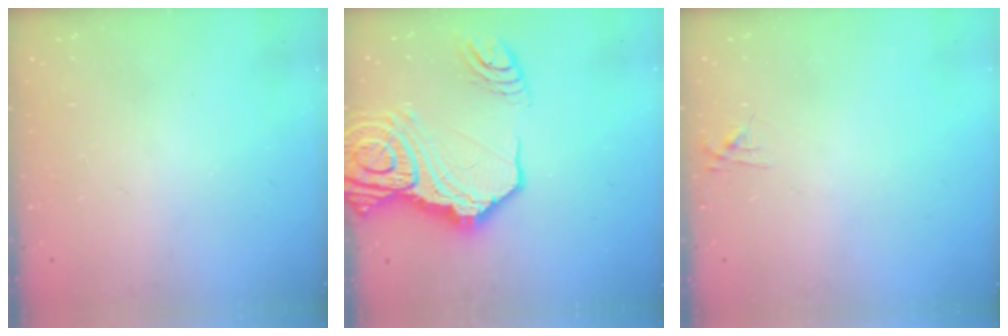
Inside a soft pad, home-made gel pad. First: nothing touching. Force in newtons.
{"total": 25.6, "press": 25.4, "slide": 3.6}
{"total": 4.9, "press": 4.9, "slide": 0.4}